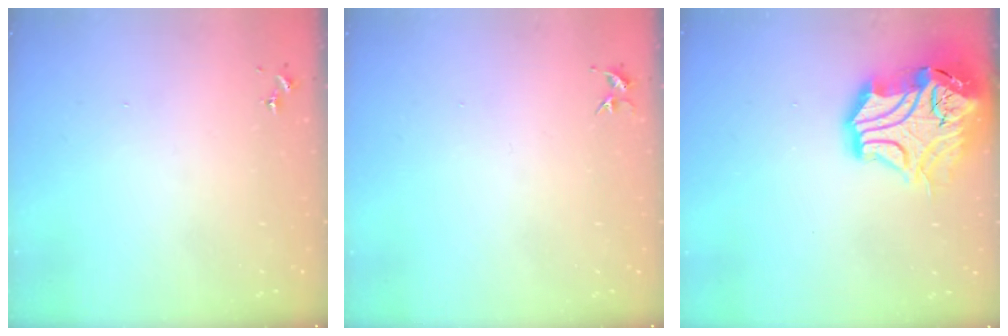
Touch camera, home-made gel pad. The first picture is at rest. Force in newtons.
{"total": 3.7, "press": 3.7, "slide": 0.4}
{"total": 19.5, "press": 19.3, "slide": 2.9}